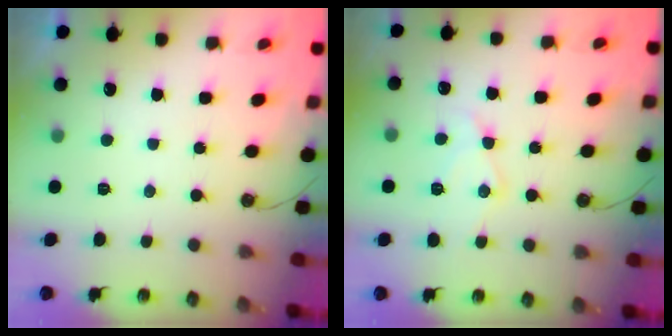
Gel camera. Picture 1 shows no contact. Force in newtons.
{"total": 11.4, "press": 11.3, "slide": 1.0}